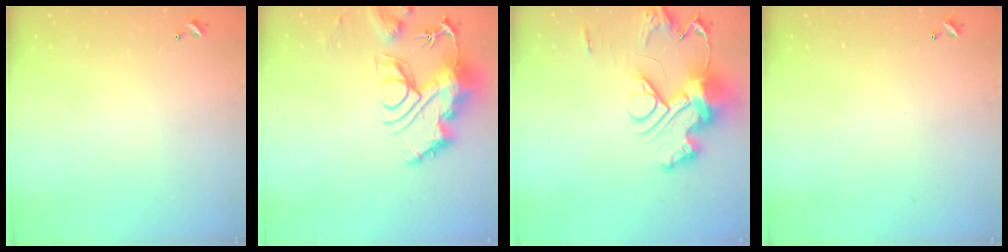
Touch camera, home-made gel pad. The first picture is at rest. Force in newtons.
{"total": 14.1, "press": 14.1, "slide": 1.4}
{"total": 18.2, "press": 18.1, "slide": 0.9}
{"total": 0.0}